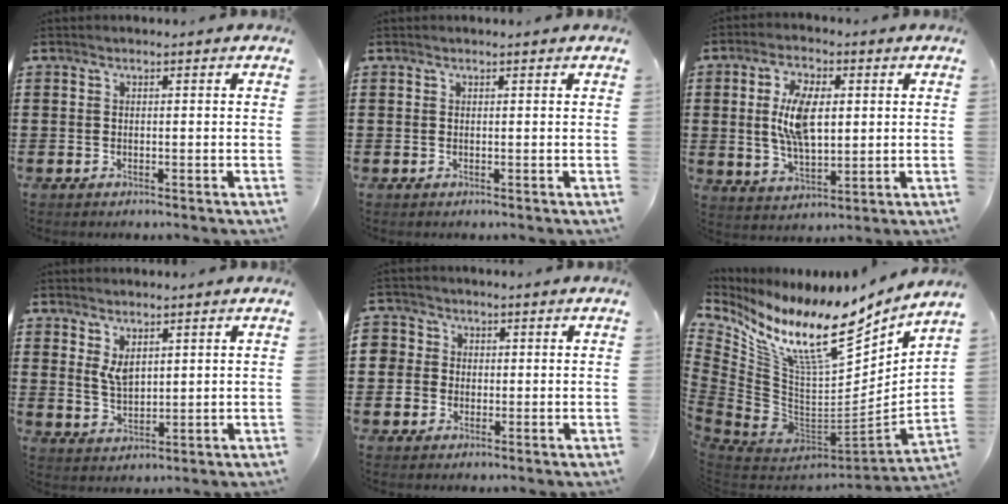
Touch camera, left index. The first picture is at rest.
{"total": 0.0}
{"total": 9.0, "force": [1.6, 4.2, 7.8], "torque": [-0.153, 0.008, 0.025]}
{"total": 3.8, "force": [2.1, 2.1, 2.4], "torque": [-0.051, 0.003, 0.040]}
{"total": 3.0, "force": [-0.1, 2.9, -0.2], "torque": [-0.015, 0.008, -0.008]}
{"total": 15.1, "force": [10.4, 3.9, 10.2], "torque": [-0.193, -0.083, 0.177]}